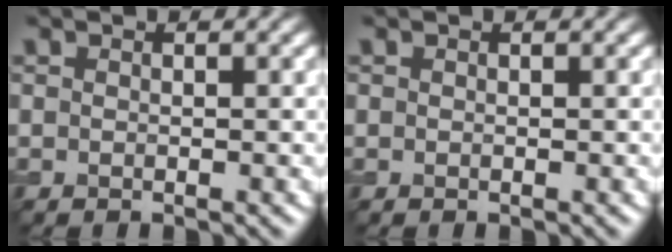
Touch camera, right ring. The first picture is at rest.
{"total": 0.0}